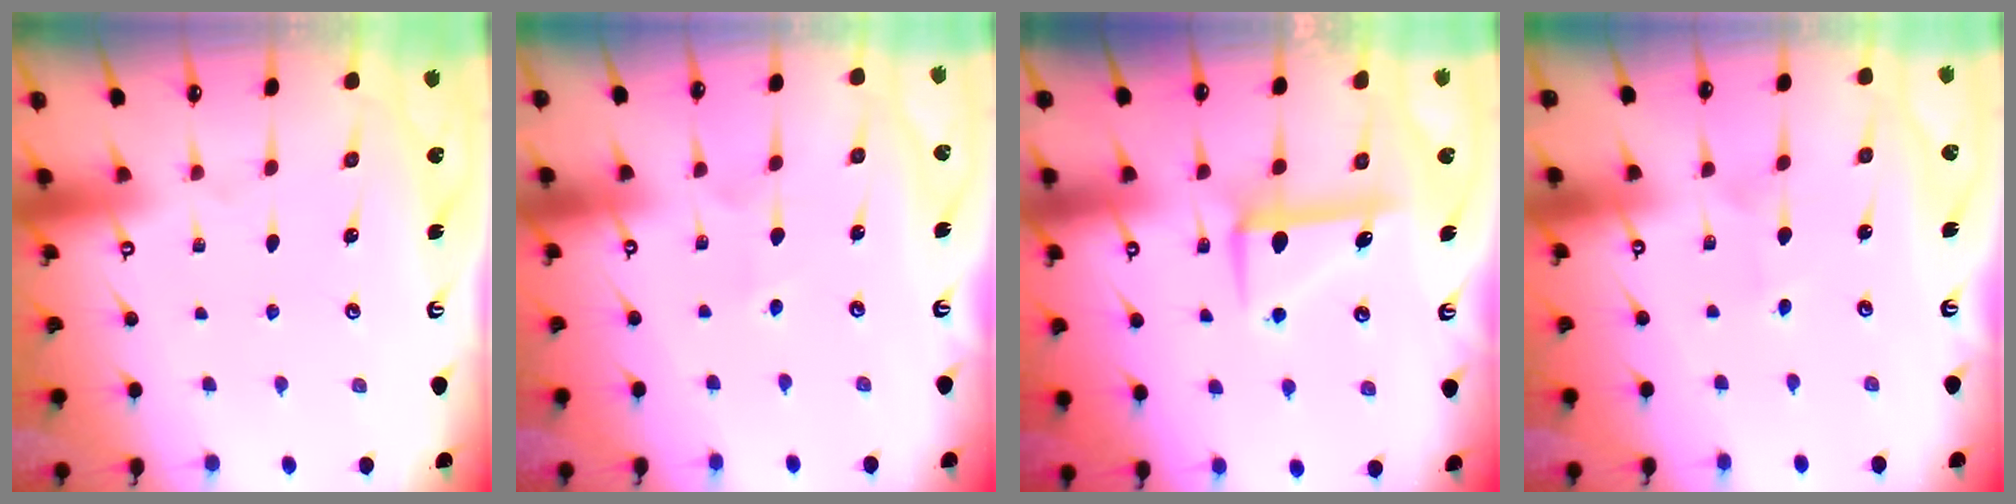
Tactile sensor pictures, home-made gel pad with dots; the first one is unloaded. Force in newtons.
{"total": 2.9, "press": 2.8, "slide": 0.4}
{"total": 8.7, "press": 8.6, "slide": 0.8}
{"total": 1.9, "press": 1.9, "slide": 0.2}